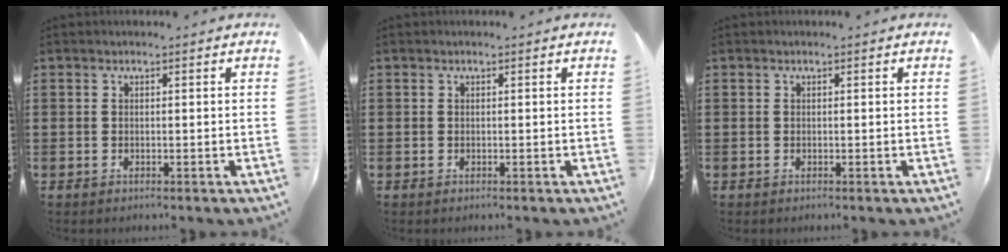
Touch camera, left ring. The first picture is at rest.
{"total": 0.0}
{"total": 0.0}